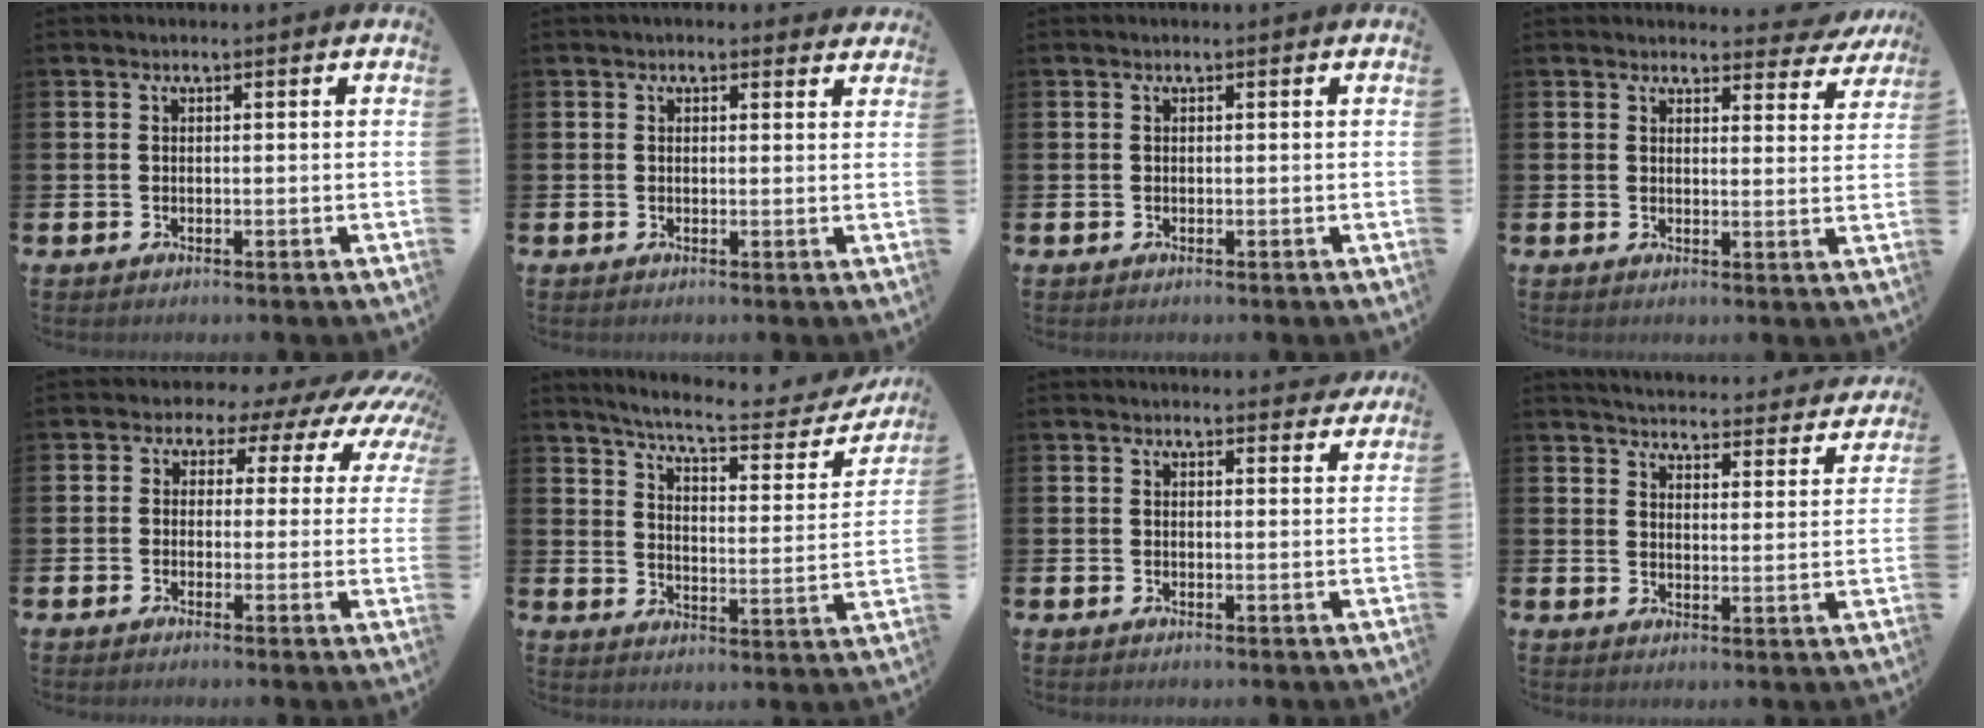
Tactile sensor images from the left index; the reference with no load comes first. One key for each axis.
{"total": 1.3, "fx": 1.2, "fy": 0.5, "fz": 0.2, "tx": 0.003, "ty": 0.000, "tz": 0.020}
{"total": 0.0}
{"total": 3.0, "fx": 2.9, "fy": 0.9, "fz": 0.4, "tx": 0.002, "ty": -0.020, "tz": 0.046}
{"total": 3.5, "fx": 1.6, "fy": 2.9, "fz": 1.1, "tx": -0.028, "ty": -0.028, "tz": 0.010}
{"total": 7.2, "fx": 6.6, "fy": 0.8, "fz": 2.9, "tx": -0.073, "ty": -0.048, "tz": 0.105}
{"total": 2.2, "fx": 2.2, "fy": 0.4, "fz": 0.0, "tx": 0.011, "ty": -0.015, "tz": 0.036}
{"total": 4.3, "fx": 4.2, "fy": 0.4, "fz": 0.4, "tx": -0.024, "ty": -0.039, "tz": 0.070}